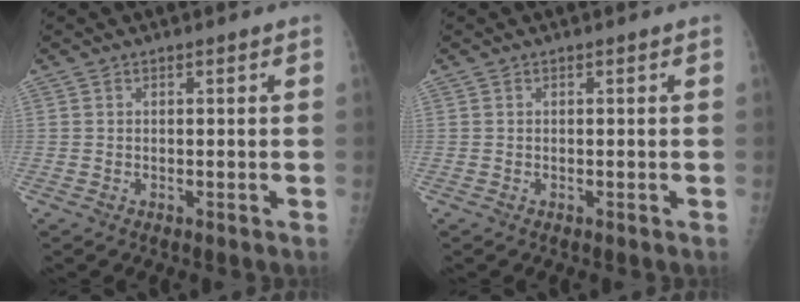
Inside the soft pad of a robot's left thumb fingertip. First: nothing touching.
{"total": 0.0}